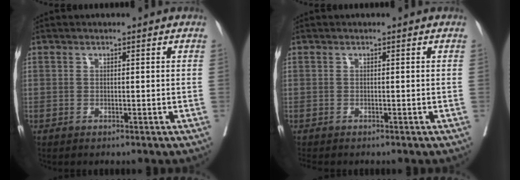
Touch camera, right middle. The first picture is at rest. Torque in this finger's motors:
{"motor_torque": [0.31, -0.32, 0.00, 0.01]}